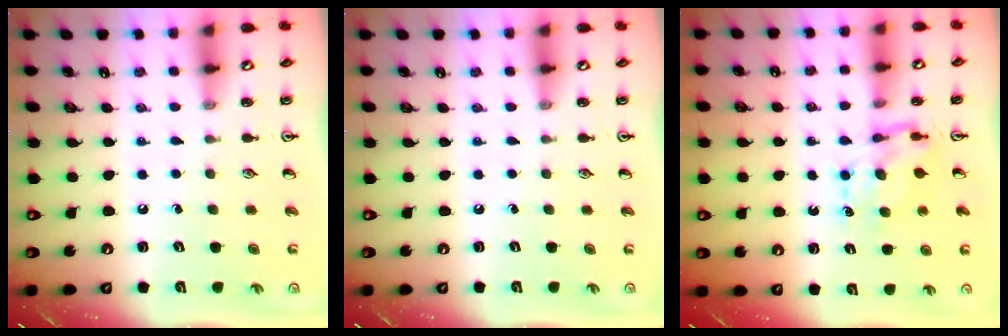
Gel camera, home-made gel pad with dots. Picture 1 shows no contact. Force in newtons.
{"total": 0.0}
{"total": 6.6, "press": 6.5, "slide": 0.6}